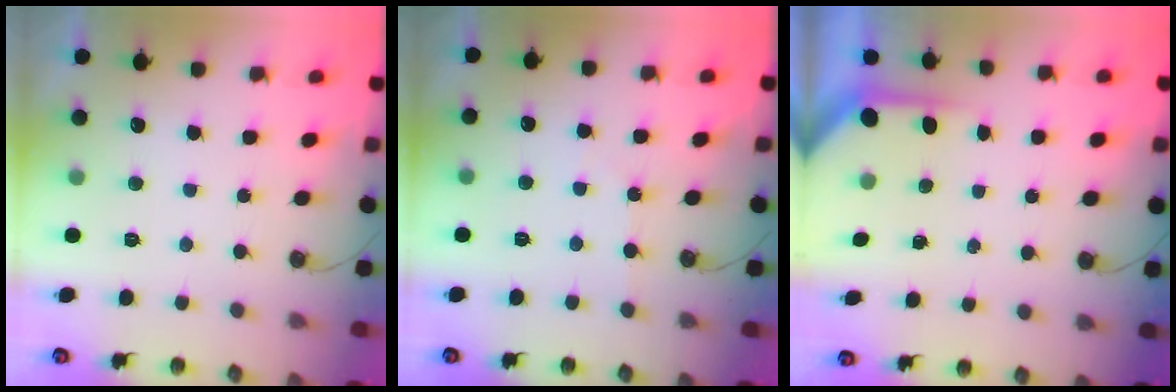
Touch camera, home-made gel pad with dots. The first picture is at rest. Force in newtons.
{"total": 1.8, "press": 1.8, "slide": 0.3}
{"total": 3.9, "press": 3.9, "slide": 0.3}